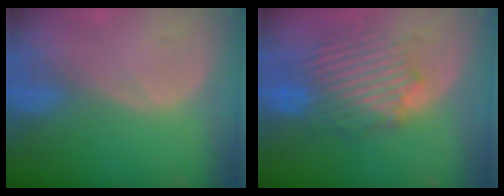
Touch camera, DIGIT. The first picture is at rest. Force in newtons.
{"total": 9.3, "press": 9.2, "slide": 1.7}